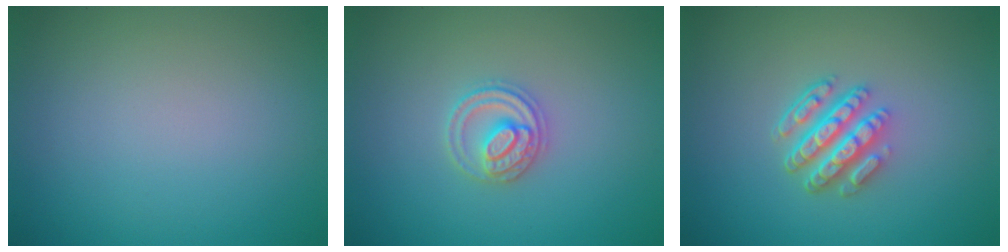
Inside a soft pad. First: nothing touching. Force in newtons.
{"total": 2.8, "press": 2.8, "slide": 0.3}
{"total": 4.6, "press": 3.4, "slide": 3.1}